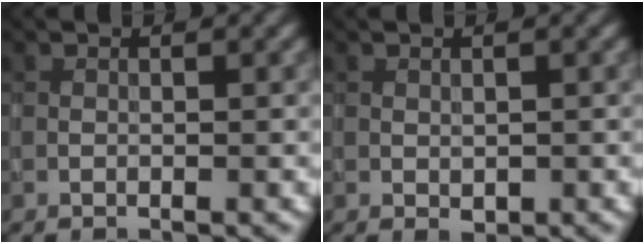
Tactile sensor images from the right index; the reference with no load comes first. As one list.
[{"total": 0.8, "force": [0.0, 0.6, 0.5], "torque": [-0.005, -0.004, 0.003]}]